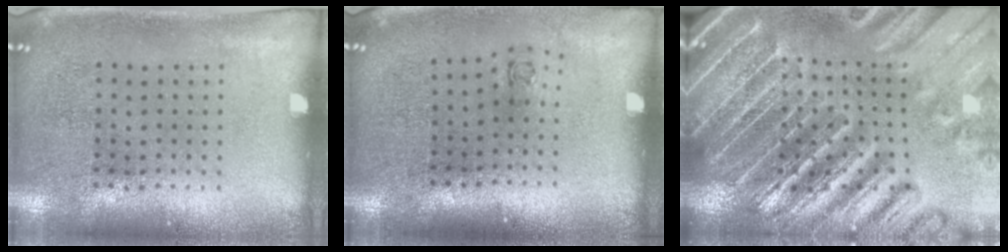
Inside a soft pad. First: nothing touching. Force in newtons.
{"total": 0.7, "press": 0.3, "slide": 0.7}
{"total": 5.0, "press": 4.4, "slide": 2.3}